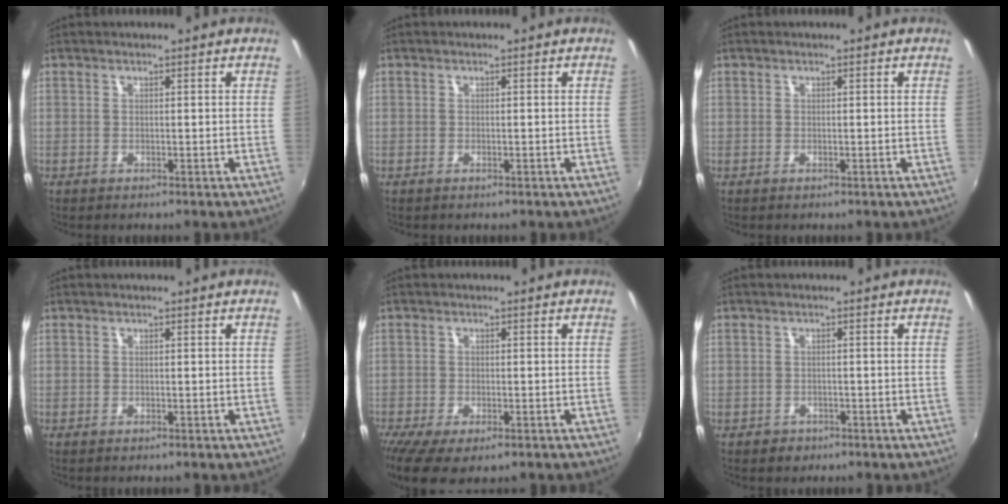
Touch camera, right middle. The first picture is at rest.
{"total": 0.0}
{"total": 0.0}
{"total": 0.0}
{"total": 8.4, "force": [-5.4, 3.1, 5.7], "torque": [-0.133, -0.041, -0.088]}
{"total": 1.9, "force": [-1.2, 1.4, 0.6], "torque": [-0.013, -0.003, -0.019]}